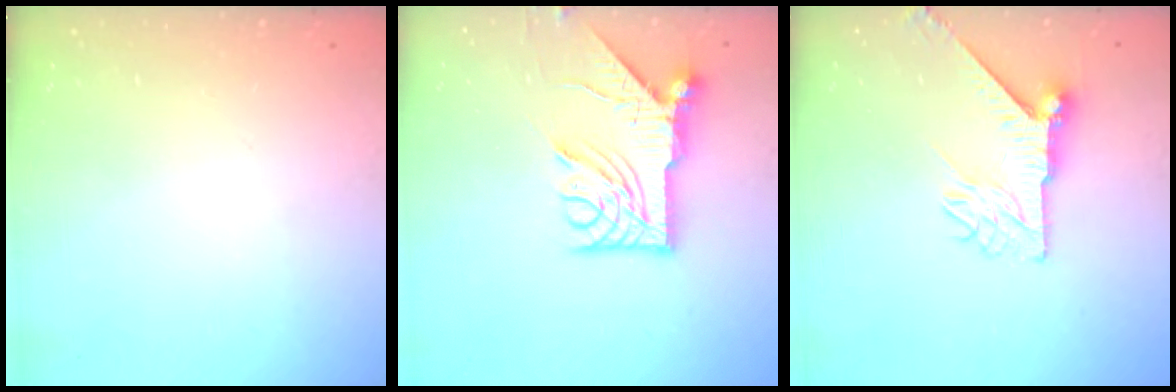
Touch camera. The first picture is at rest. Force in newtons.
{"total": 12.8, "press": 12.8, "slide": 0.8}
{"total": 9.0, "press": 9.0, "slide": 0.6}